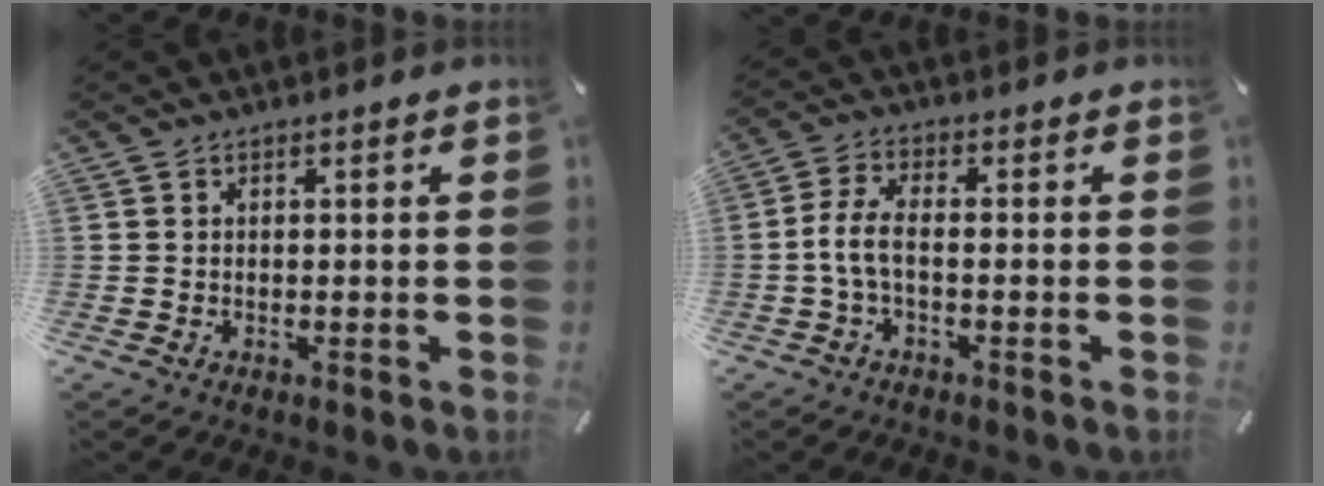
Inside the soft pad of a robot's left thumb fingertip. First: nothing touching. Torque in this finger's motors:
{"motor_torque": [-0.41, 0.67, 0.32, -0.23, 0.26]}